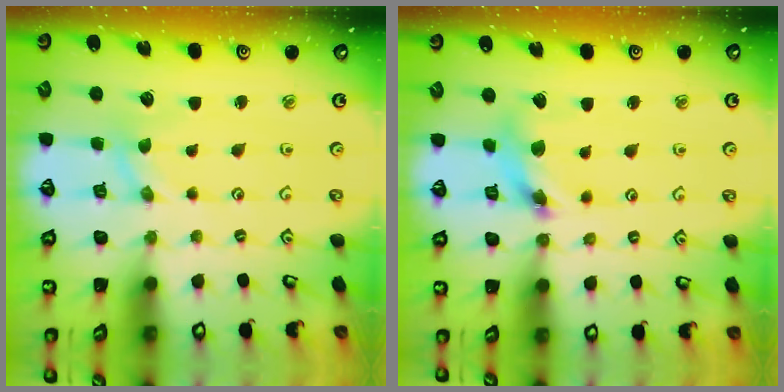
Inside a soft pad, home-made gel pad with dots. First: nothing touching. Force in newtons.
{"total": 8.3, "press": 8.3, "slide": 0.9}